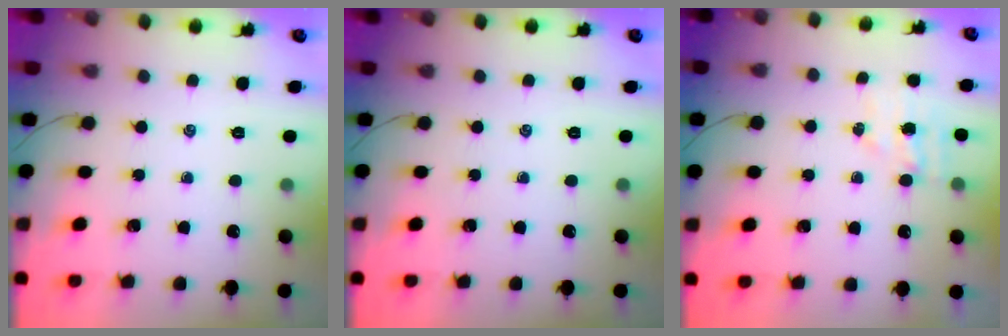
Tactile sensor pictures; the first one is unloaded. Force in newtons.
{"total": 0.0}
{"total": 4.5, "press": 4.3, "slide": 1.0}